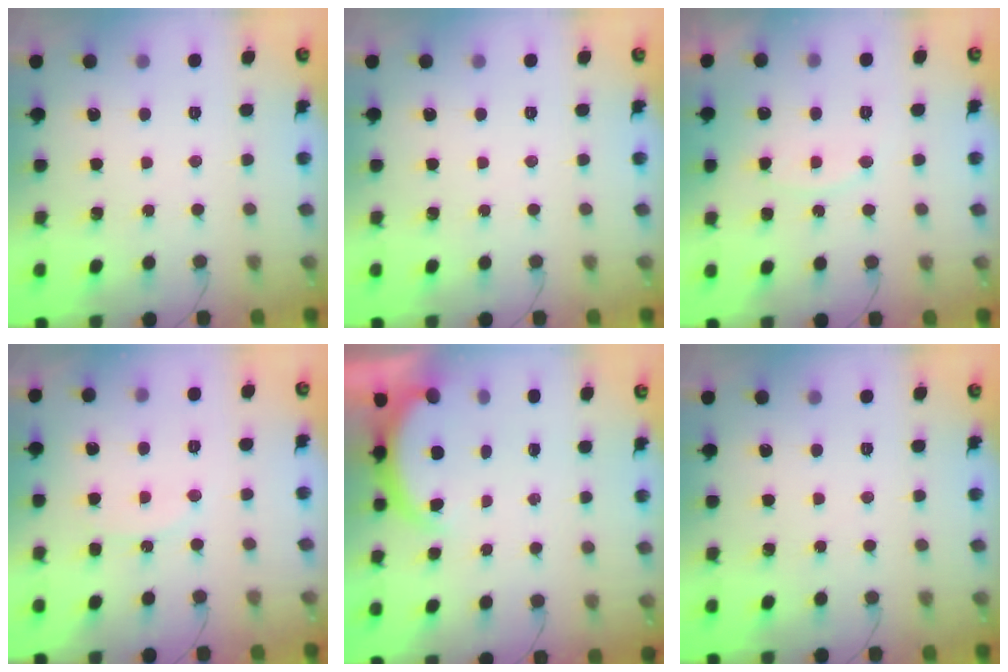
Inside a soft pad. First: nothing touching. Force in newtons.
{"total": 0.0}
{"total": 7.6, "press": 7.6, "slide": 0.3}
{"total": 7.5, "press": 7.4, "slide": 0.7}
{"total": 3.8, "press": 3.8, "slide": 0.6}
{"total": 0.0}